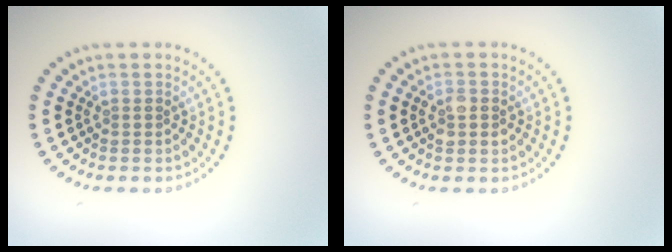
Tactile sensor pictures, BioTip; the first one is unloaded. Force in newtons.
{"total": 2.3, "press": 2.3, "slide": 0.1}